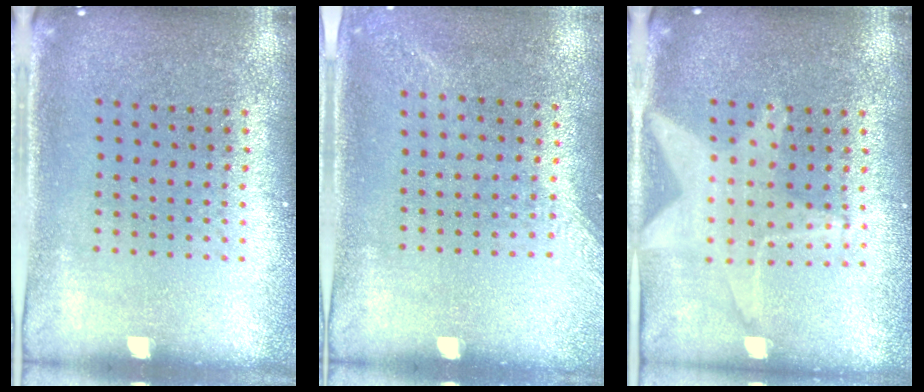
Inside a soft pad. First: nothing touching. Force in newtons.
{"total": 1.3, "press": 1.0, "slide": 0.8}
{"total": 1.7, "press": 1.5, "slide": 0.7}